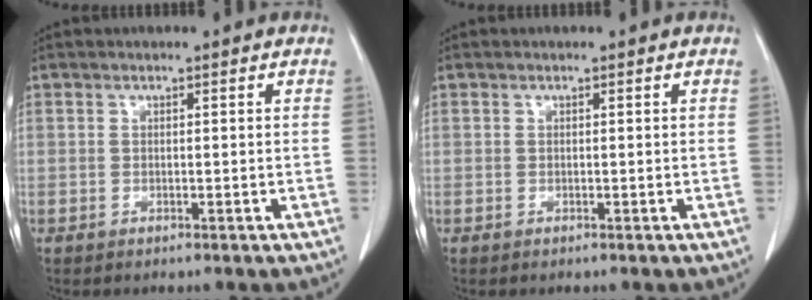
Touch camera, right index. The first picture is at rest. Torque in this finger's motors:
{"motor_torque": [0.00, 0.00, 0.00, 0.00]}